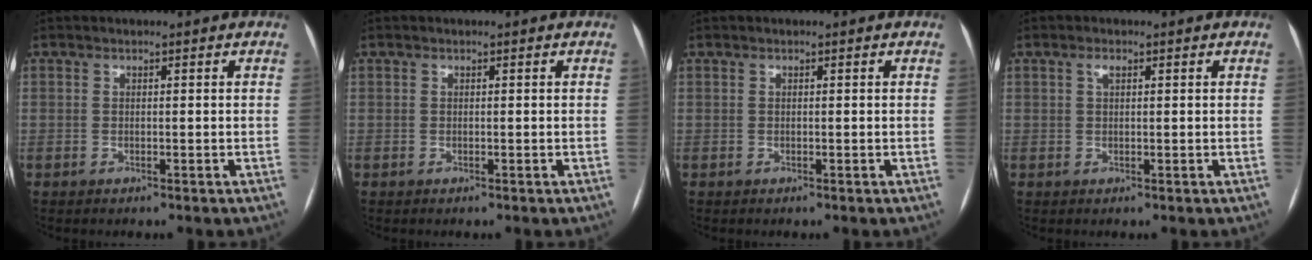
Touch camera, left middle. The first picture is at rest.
{"total": 0.0}
{"total": 0.0}
{"total": 1.1, "force": [0.5, 0.4, 0.8], "torque": [-0.019, 0.005, 0.009]}